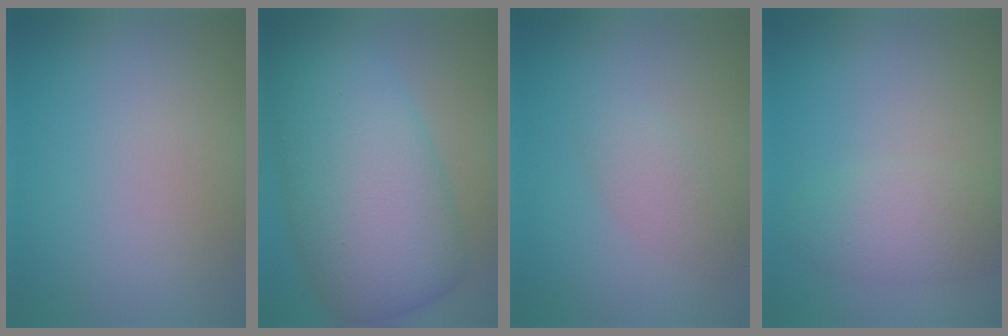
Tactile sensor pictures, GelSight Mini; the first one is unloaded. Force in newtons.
{"total": 11.7, "press": 11.7, "slide": 0.3}
{"total": 1.9, "press": 1.9, "slide": 0.2}
{"total": 3.2, "press": 3.2, "slide": 0.2}